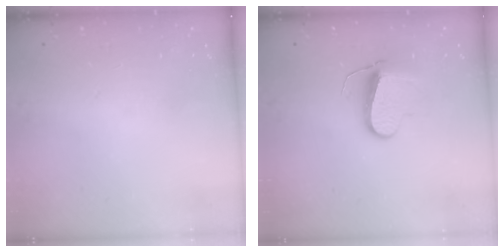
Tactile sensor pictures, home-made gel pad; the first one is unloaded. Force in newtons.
{"total": 10.3, "press": 10.2, "slide": 0.9}